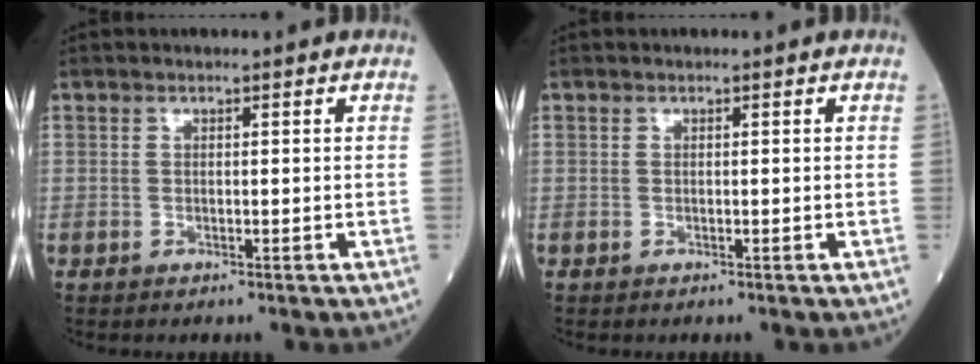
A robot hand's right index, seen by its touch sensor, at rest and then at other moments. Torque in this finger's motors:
{"motor_torque": [0.00, 0.00, 0.00, 0.00]}